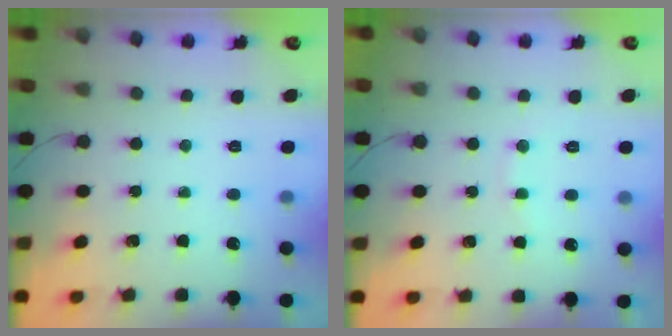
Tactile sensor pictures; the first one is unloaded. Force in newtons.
{"total": 5.4, "press": 5.3, "slide": 1.4}